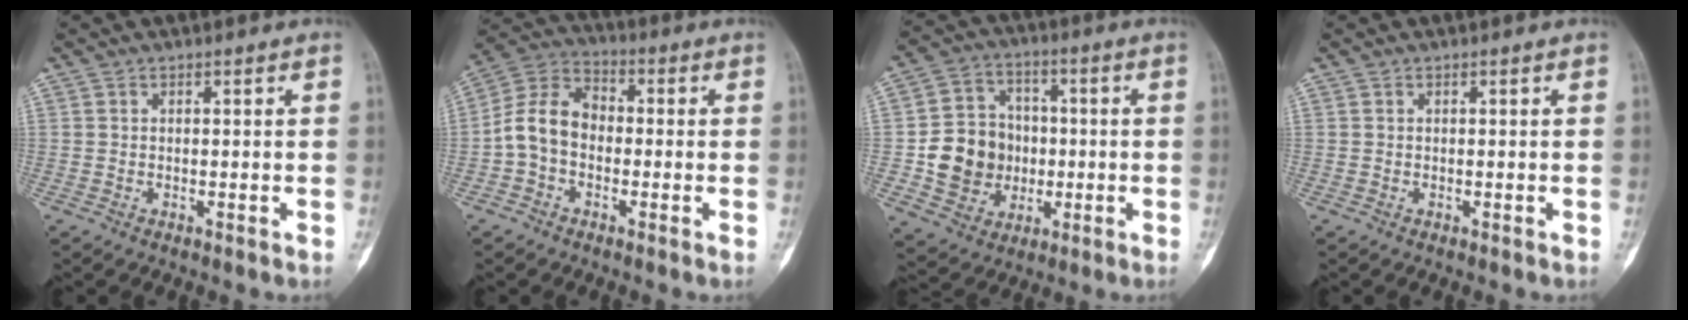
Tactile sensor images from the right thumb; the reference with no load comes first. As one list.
[{"total": 9.7, "force": [-1.6, 7.1, 6.4], "torque": [-0.109, 0.036, -0.044]}, {"total": 13.3, "force": [-1.4, 11.8, 6.0], "torque": [-0.064, 0.019, -0.020]}, {"total": 0.0}]